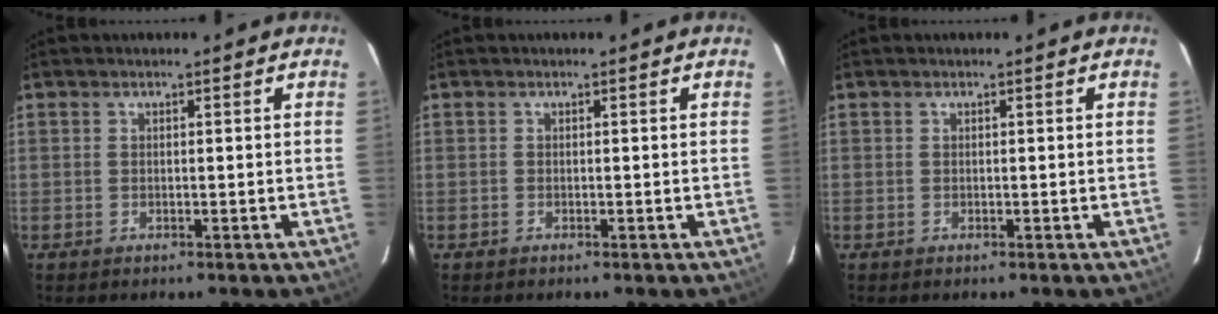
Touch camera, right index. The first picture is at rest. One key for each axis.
{"total": 0.0}
{"total": 0.0}